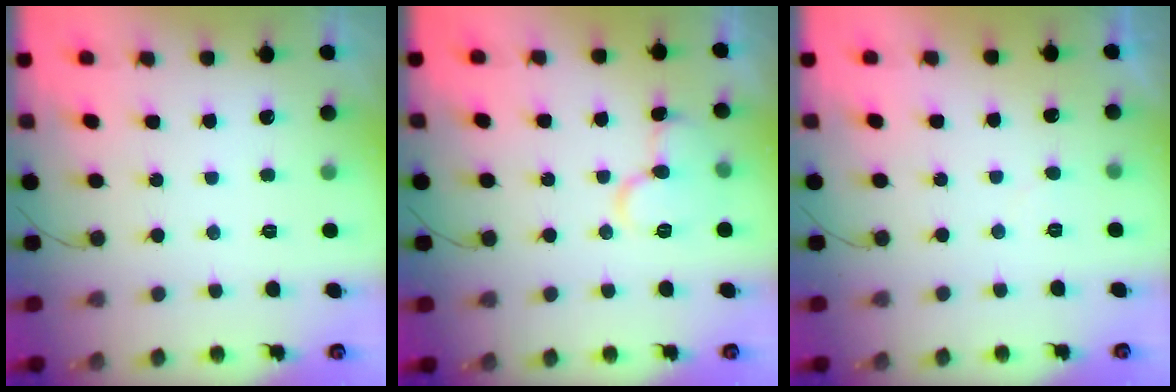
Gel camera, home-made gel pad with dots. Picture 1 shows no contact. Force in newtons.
{"total": 10.1, "press": 10.1, "slide": 0.9}
{"total": 2.3, "press": 2.3, "slide": 0.2}